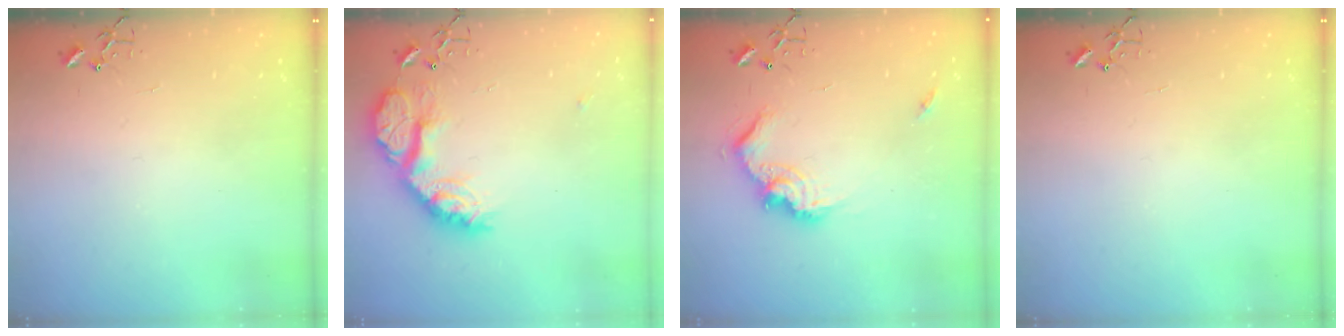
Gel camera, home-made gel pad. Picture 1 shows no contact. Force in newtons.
{"total": 16.8, "press": 16.8, "slide": 1.4}
{"total": 14.4, "press": 14.3, "slide": 1.2}
{"total": 0.0}